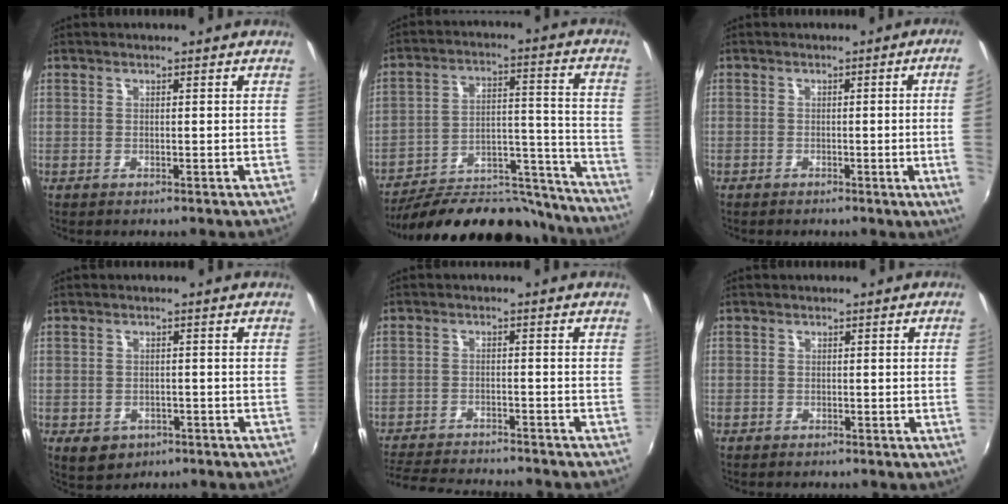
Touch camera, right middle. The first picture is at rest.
{"total": 24.5, "force": [-21.4, 7.8, 9.1], "torque": [-0.143, 0.030, -0.285]}
{"total": 7.7, "force": [-0.4, -1.6, 7.5], "torque": [-0.089, -0.007, -0.002]}
{"total": 4.7, "force": [-2.1, 3.6, 2.1], "torque": [-0.045, -0.009, -0.024]}
{"total": 12.3, "force": [-11.3, 2.1, 4.6], "torque": [-0.111, -0.015, -0.178]}
{"total": 1.3, "force": [-0.1, -0.9, 1.0], "torque": [-0.008, -0.010, 0.001]}